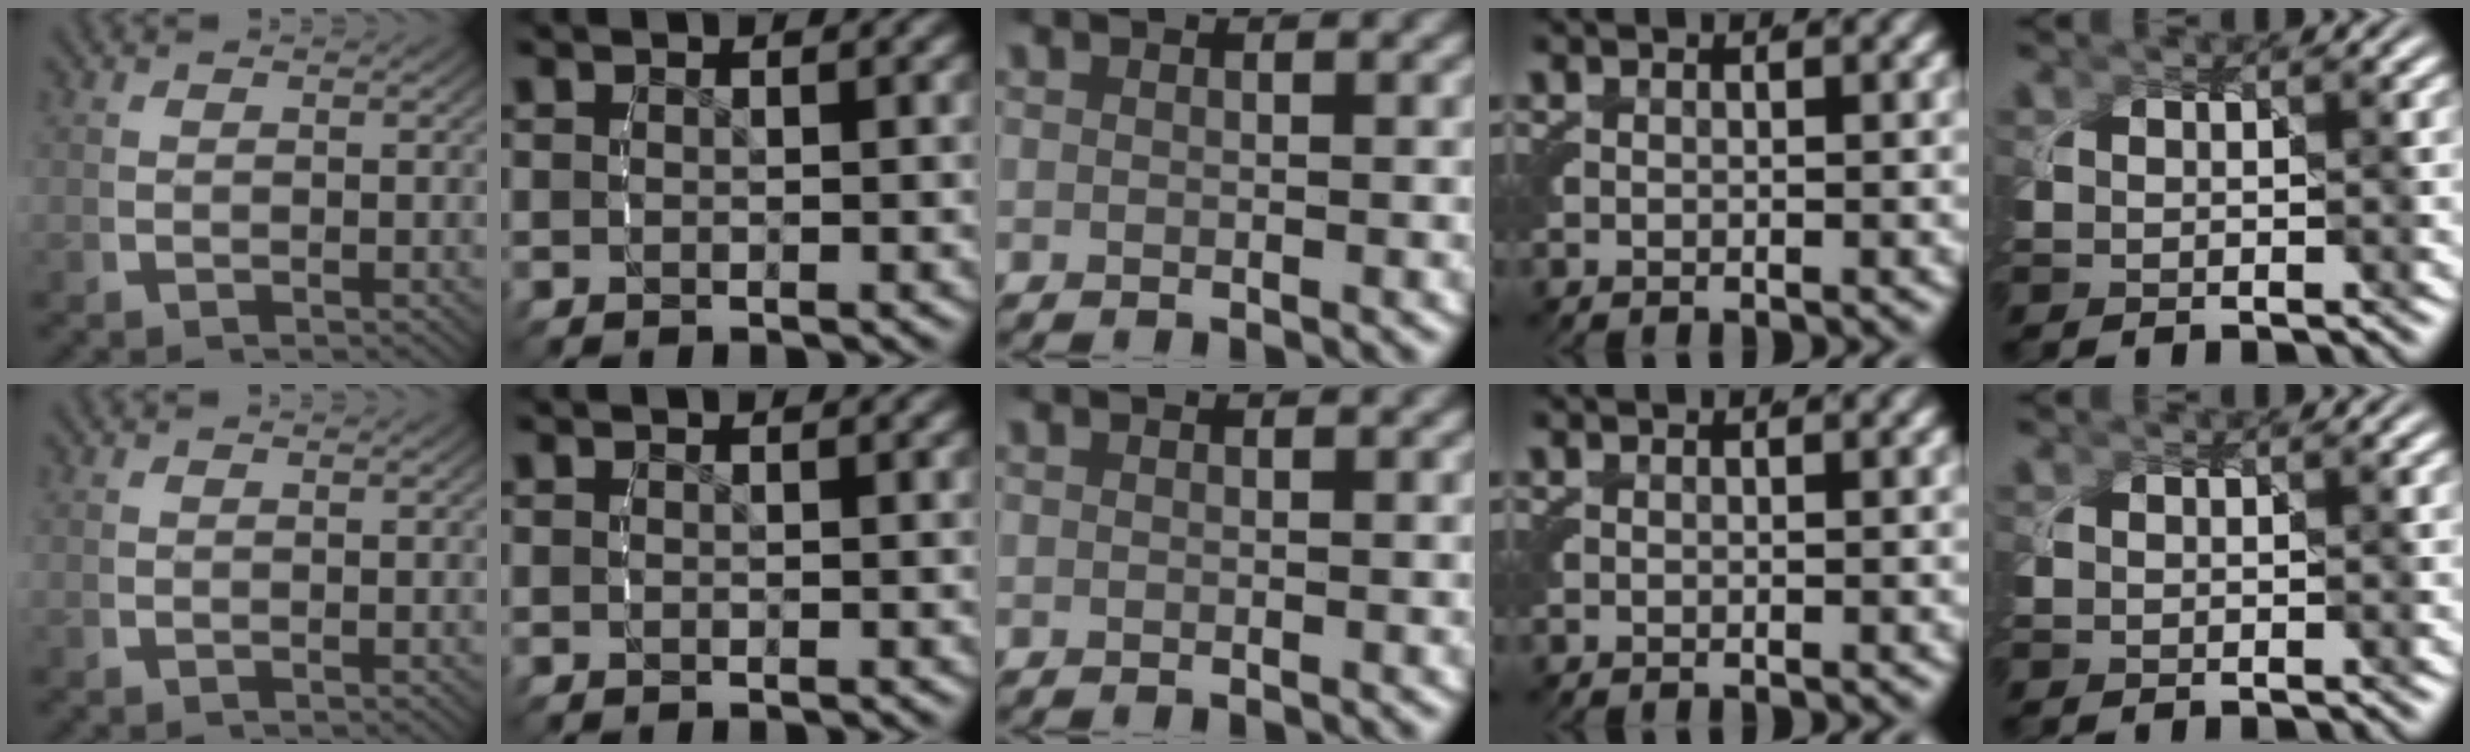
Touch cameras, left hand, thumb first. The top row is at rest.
{}